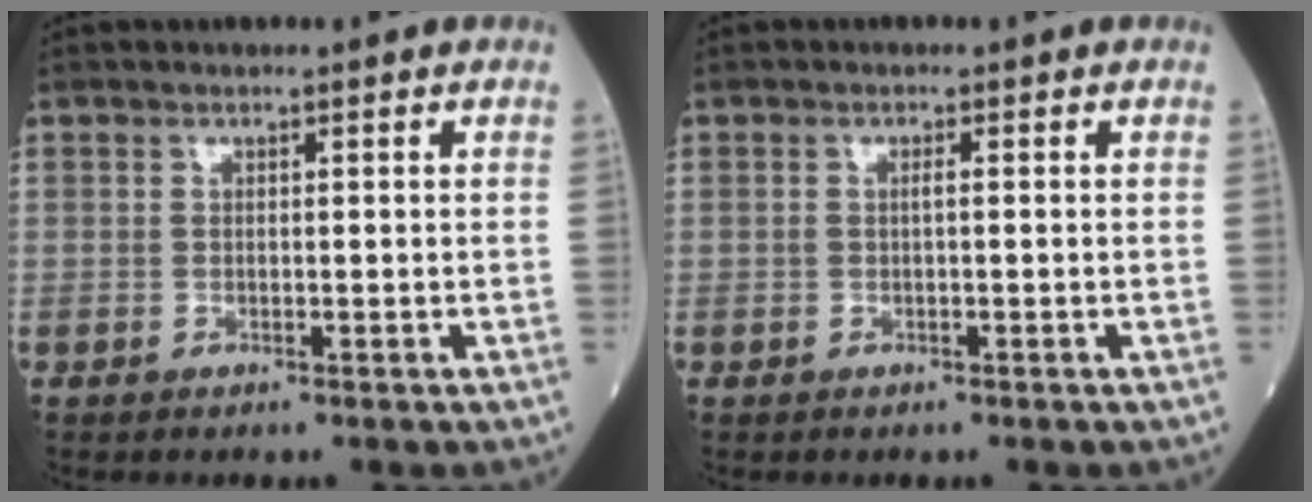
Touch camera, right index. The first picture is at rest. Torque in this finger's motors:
{"motor_torque": [-0.01, -0.08, -0.04, 0.02]}